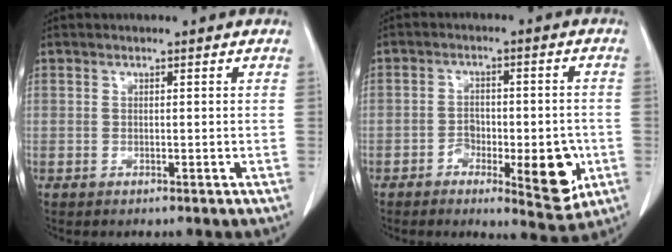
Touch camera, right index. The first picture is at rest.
{"total": 9.9, "force": [-3.6, 4.0, 8.3], "torque": [-0.099, 0.002, -0.045]}